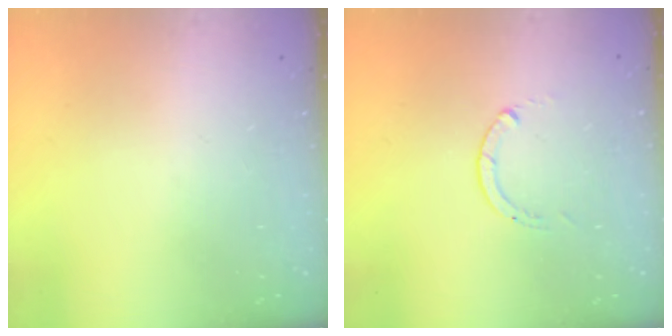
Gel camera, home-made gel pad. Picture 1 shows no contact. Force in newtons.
{"total": 0.0}